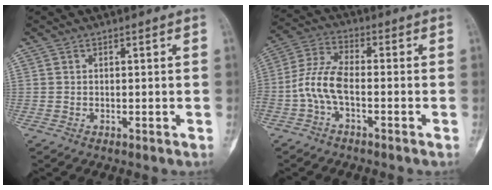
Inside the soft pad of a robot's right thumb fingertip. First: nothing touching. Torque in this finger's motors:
{"motor_torque": [0.14, 0.09, 0.44, 0.01, 0.10]}